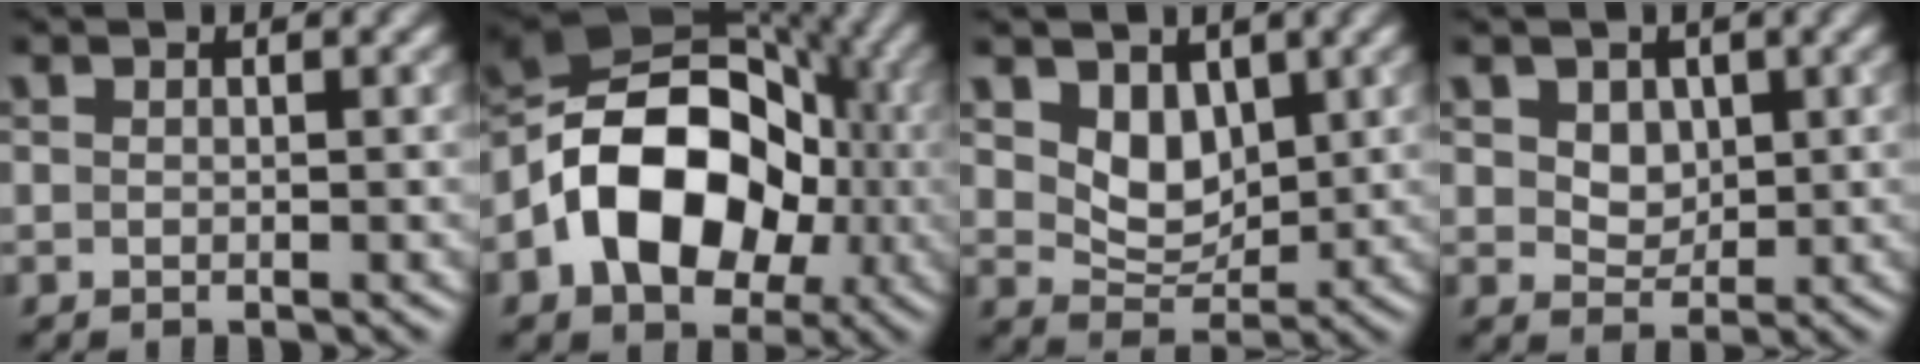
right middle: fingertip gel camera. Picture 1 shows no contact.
{"total": 13.9, "force": [-3.2, 9.6, 9.5], "torque": [-0.153, 0.006, -0.074]}
{"total": 3.9, "force": [1.6, 2.7, 2.3], "torque": [-0.049, -0.013, 0.028]}
{"total": 3.1, "force": [1.3, 2.3, 1.6], "torque": [-0.043, -0.008, 0.035]}